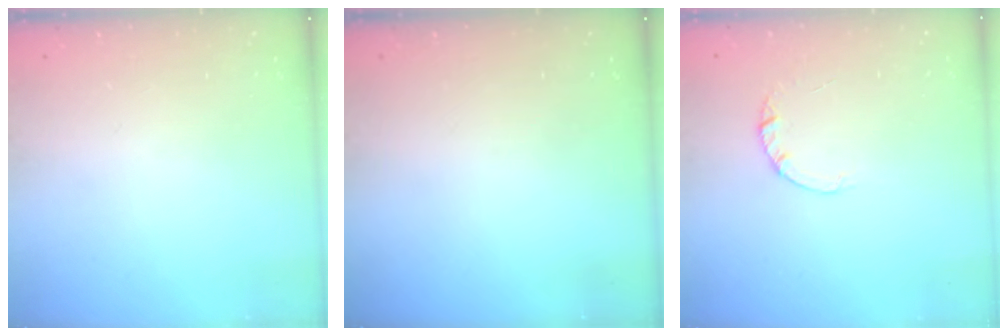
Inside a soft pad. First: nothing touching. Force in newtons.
{"total": 0.0}
{"total": 1.4, "press": 1.4, "slide": 0.2}